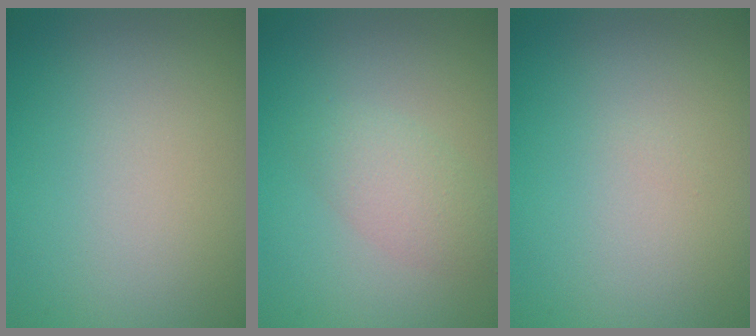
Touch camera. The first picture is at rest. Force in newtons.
{"total": 2.4, "press": 2.4, "slide": 0.1}
{"total": 0.0}